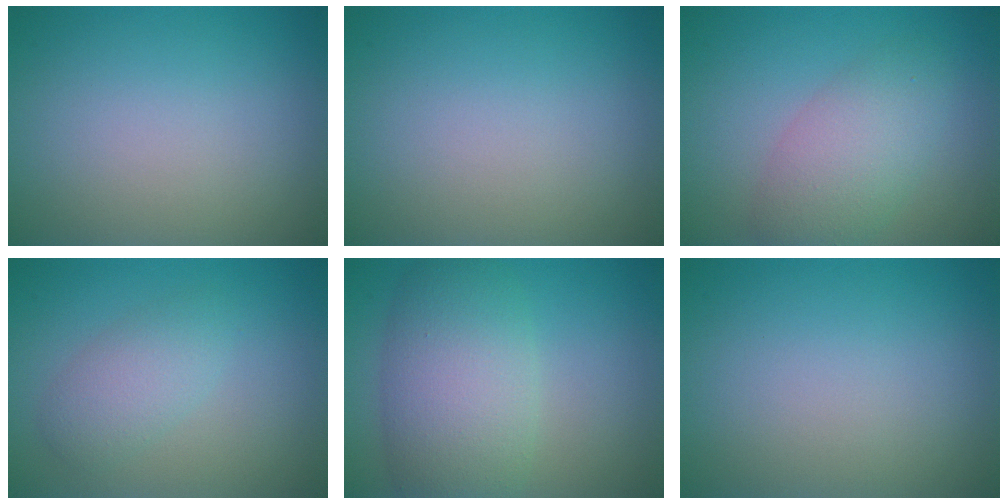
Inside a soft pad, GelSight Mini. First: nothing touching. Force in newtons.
{"total": 0.0}
{"total": 4.4, "press": 4.4, "slide": 0.2}
{"total": 4.0, "press": 4.0, "slide": 0.1}
{"total": 7.5, "press": 7.5, "slide": 0.4}
{"total": 0.0}